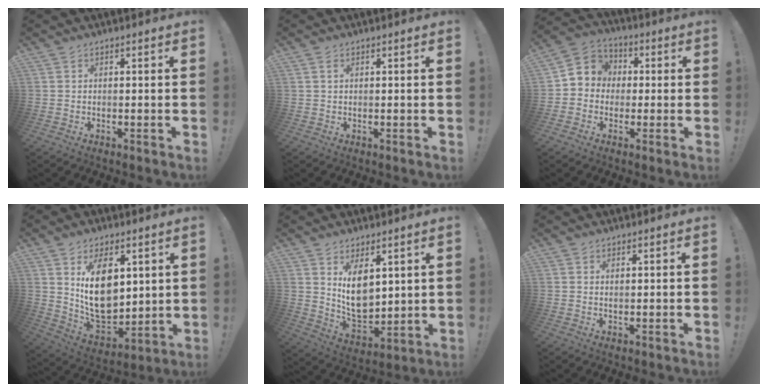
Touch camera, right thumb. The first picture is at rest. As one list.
[{"total": 1.1, "force": [0.5, 0.5, 0.9], "torque": [-0.017, 0.002, 0.008]}, {"total": 6.9, "force": [-0.9, 6.5, 2.0], "torque": [-0.025, 0.019, -0.009]}, {"total": 17.0, "force": [5.1, 10.9, 12.0], "torque": [-0.206, -0.041, 0.095]}, {"total": 11.6, "force": [4.4, 7.5, 7.6], "torque": [-0.125, -0.040, 0.084]}, {"total": 0.7, "force": [0.5, 0.3, 0.5], "torque": [-0.007, -0.001, 0.009]}]